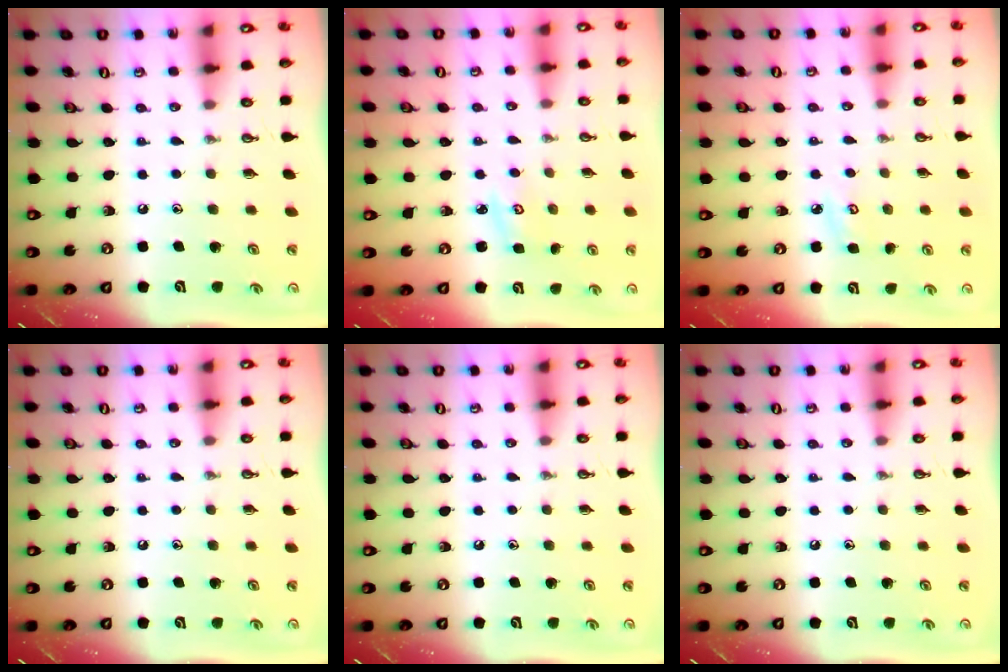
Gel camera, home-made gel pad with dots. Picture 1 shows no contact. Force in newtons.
{"total": 3.1, "press": 3.0, "slide": 0.4}
{"total": 4.1, "press": 4.1, "slide": 0.4}
{"total": 0.0}
{"total": 0.0}
{"total": 0.0}